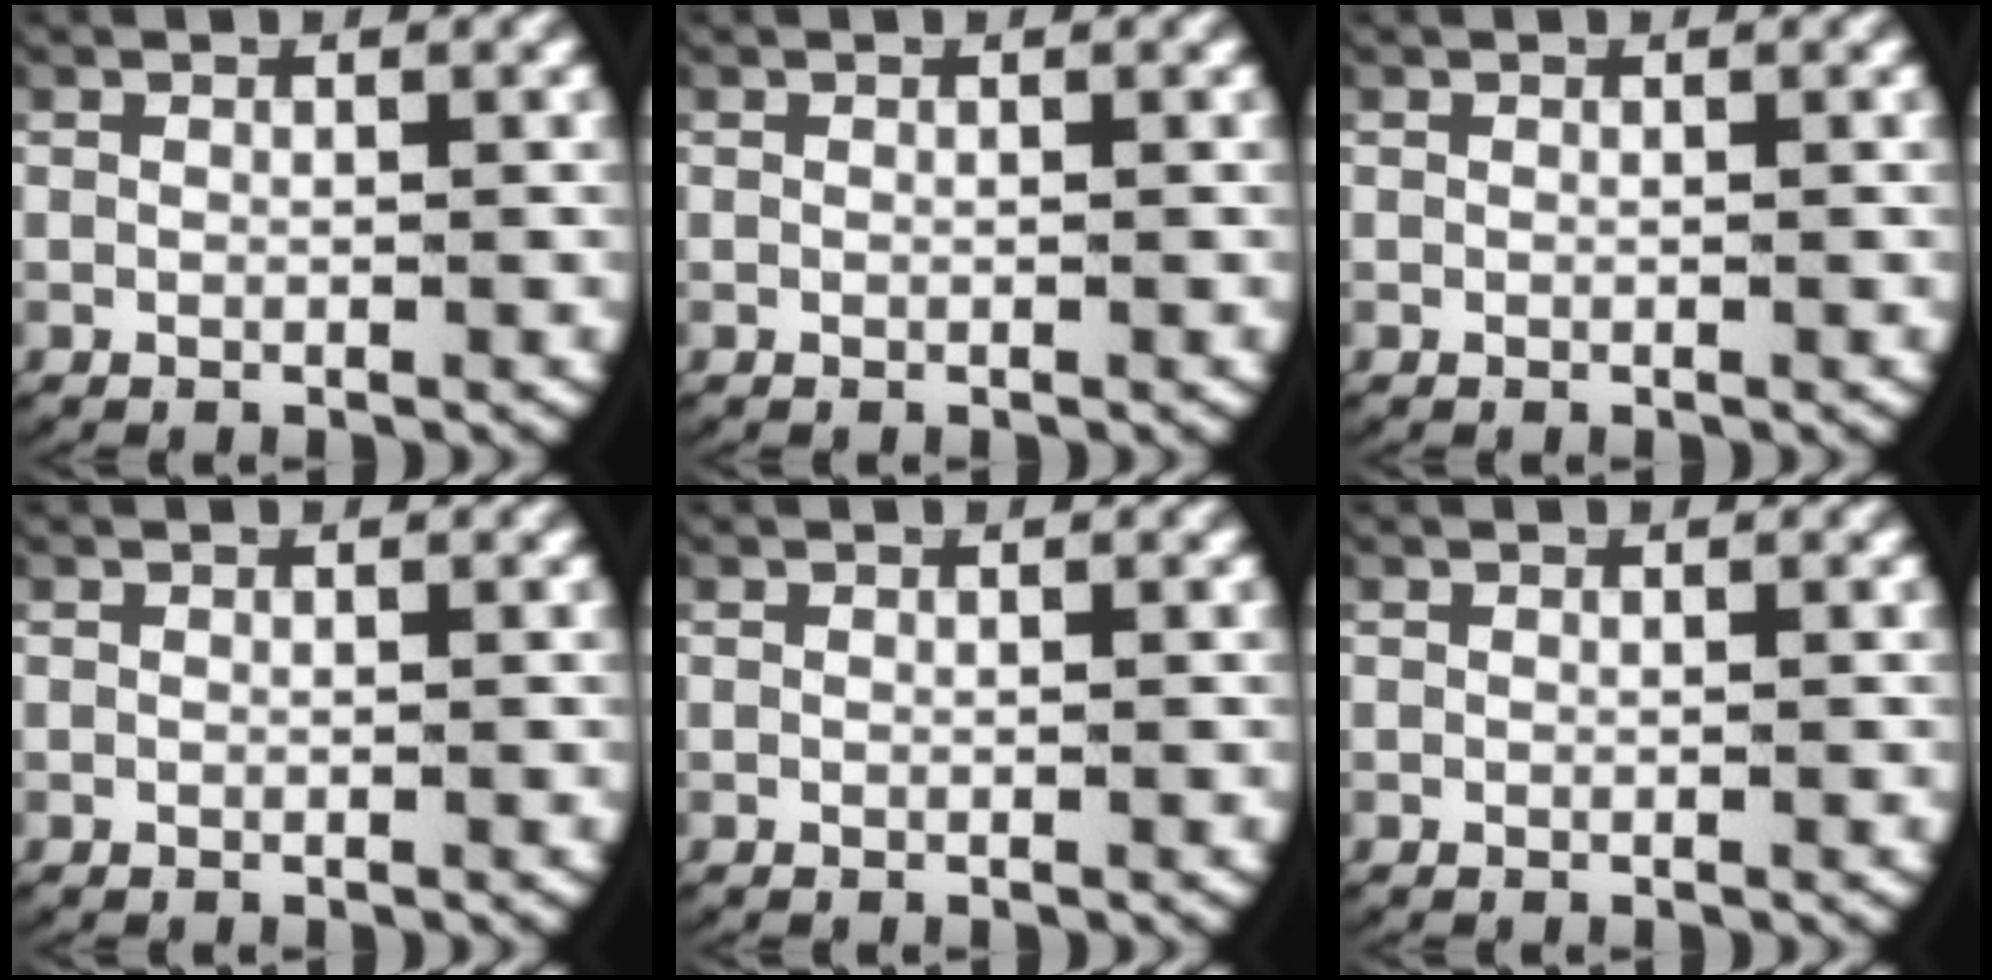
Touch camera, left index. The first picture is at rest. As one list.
[{"total": 0.0}, {"total": 0.0}, {"total": 0.0}, {"total": 0.0}, {"total": 0.0}]